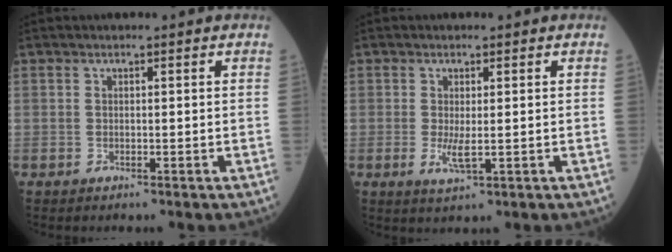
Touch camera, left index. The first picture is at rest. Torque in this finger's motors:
{"motor_torque": [0.63, 0.41, 0.30, 0.08]}